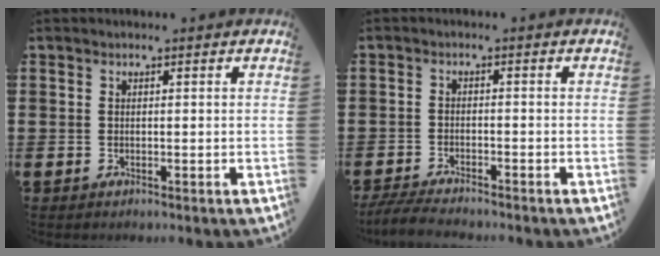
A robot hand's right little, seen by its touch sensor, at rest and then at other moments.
{"total": 2.7, "force": [-2.5, 0.0, 0.9], "torque": [-0.022, 0.000, -0.053]}